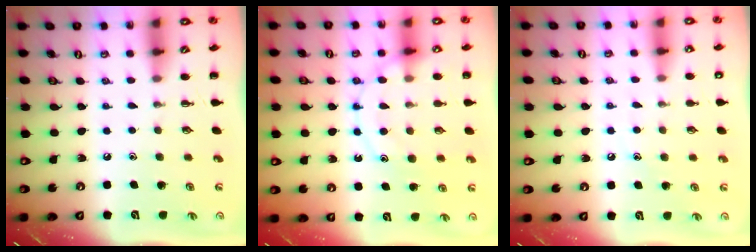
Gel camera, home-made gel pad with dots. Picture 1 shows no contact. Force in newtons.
{"total": 13.0, "press": 12.9, "slide": 1.5}
{"total": 7.1, "press": 7.0, "slide": 1.2}